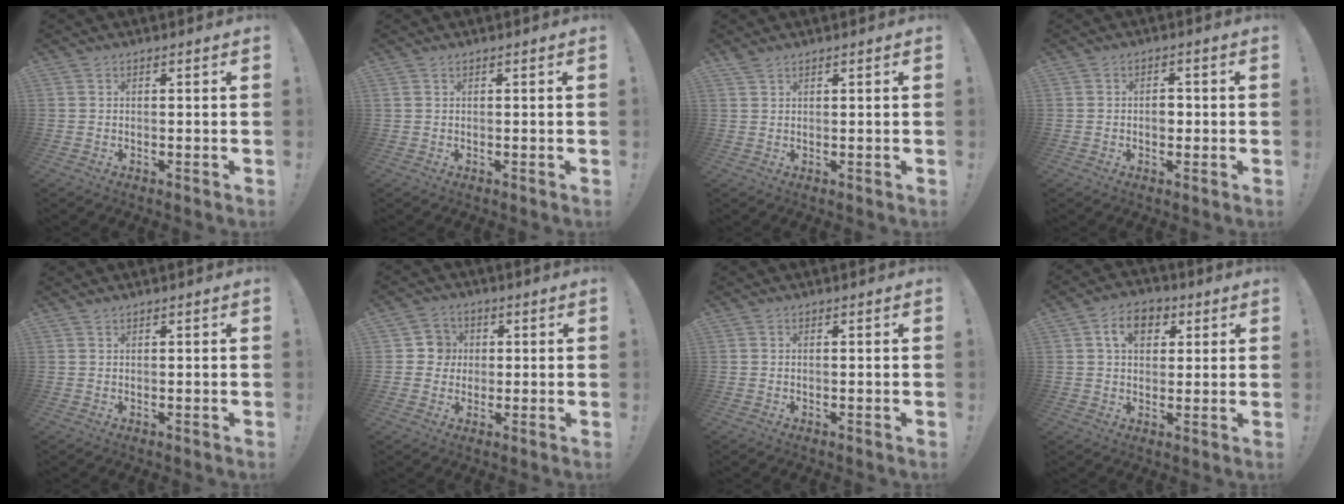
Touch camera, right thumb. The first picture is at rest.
{"total": 0.7, "force": [0.4, 0.3, 0.4], "torque": [-0.015, 0.004, 0.009]}
{"total": 1.7, "force": [1.4, 0.6, 0.8], "torque": [-0.024, -0.002, 0.028]}
{"total": 3.4, "force": [-0.8, 2.5, 2.2], "torque": [-0.028, 0.005, -0.017]}
{"total": 0.8, "force": [0.7, 0.0, 0.4], "torque": [-0.004, -0.001, 0.012]}
{"total": 5.9, "force": [0.7, 5.8, 1.1], "torque": [-0.009, -0.002, 0.014]}
{"total": 0.0}
{"total": 9.0, "force": [3.2, 6.4, 5.4], "torque": [-0.081, 0.007, 0.058]}